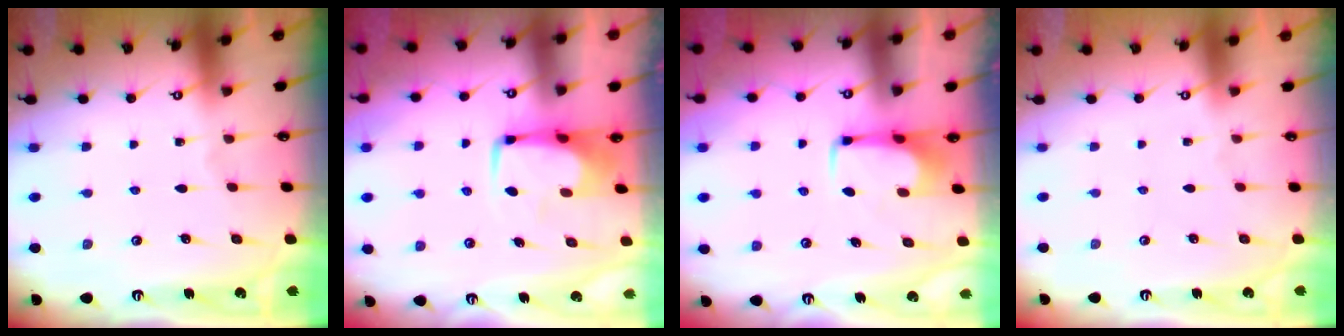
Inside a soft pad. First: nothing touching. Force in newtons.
{"total": 0.0}
{"total": 1.7, "press": 1.6, "slide": 0.5}
{"total": 1.5, "press": 1.4, "slide": 0.6}